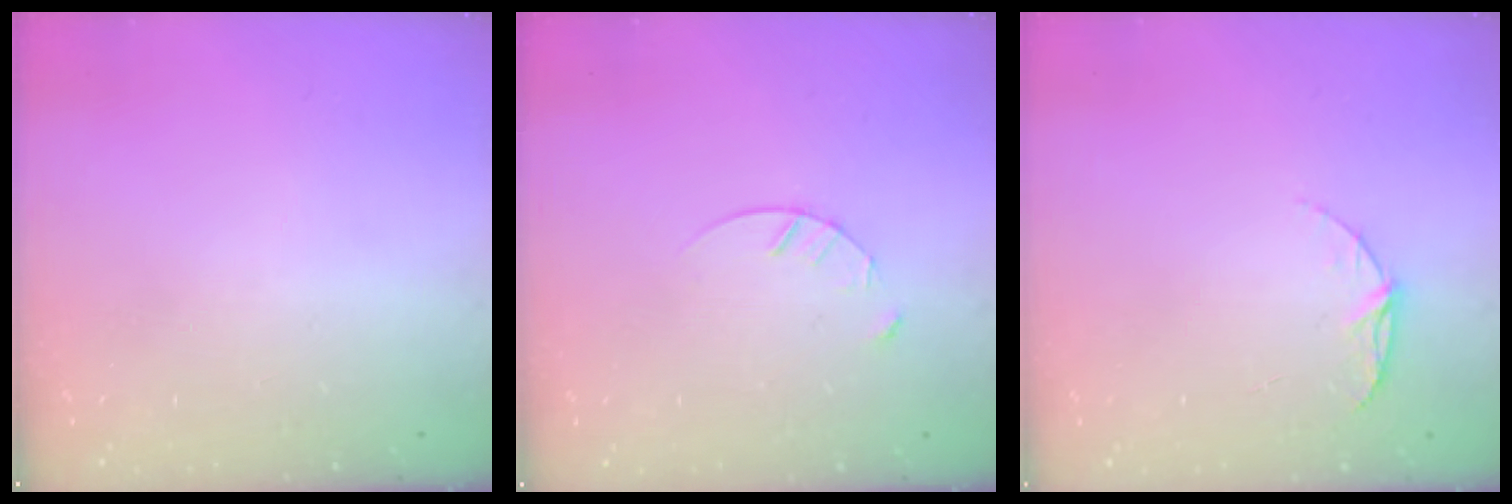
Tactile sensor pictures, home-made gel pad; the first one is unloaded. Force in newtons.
{"total": 4.1, "press": 4.1, "slide": 0.5}
{"total": 5.6, "press": 5.6, "slide": 0.5}